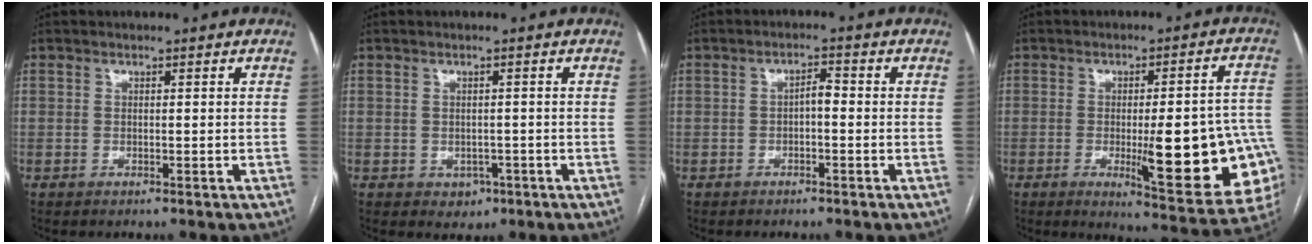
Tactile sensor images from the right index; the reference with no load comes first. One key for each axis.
{"total": 2.4, "fx": -1.0, "fy": 1.9, "fz": 1.0, "tx": -0.006, "ty": 0.003, "tz": -0.005}
{"total": 2.2, "fx": -0.4, "fy": 0.8, "fz": 2.0, "tx": -0.030, "ty": 0.008, "tz": -0.008}
{"total": 19.5, "fx": -4.4, "fy": 3.8, "fz": 18.6, "tx": -0.153, "ty": 0.013, "tz": -0.036}